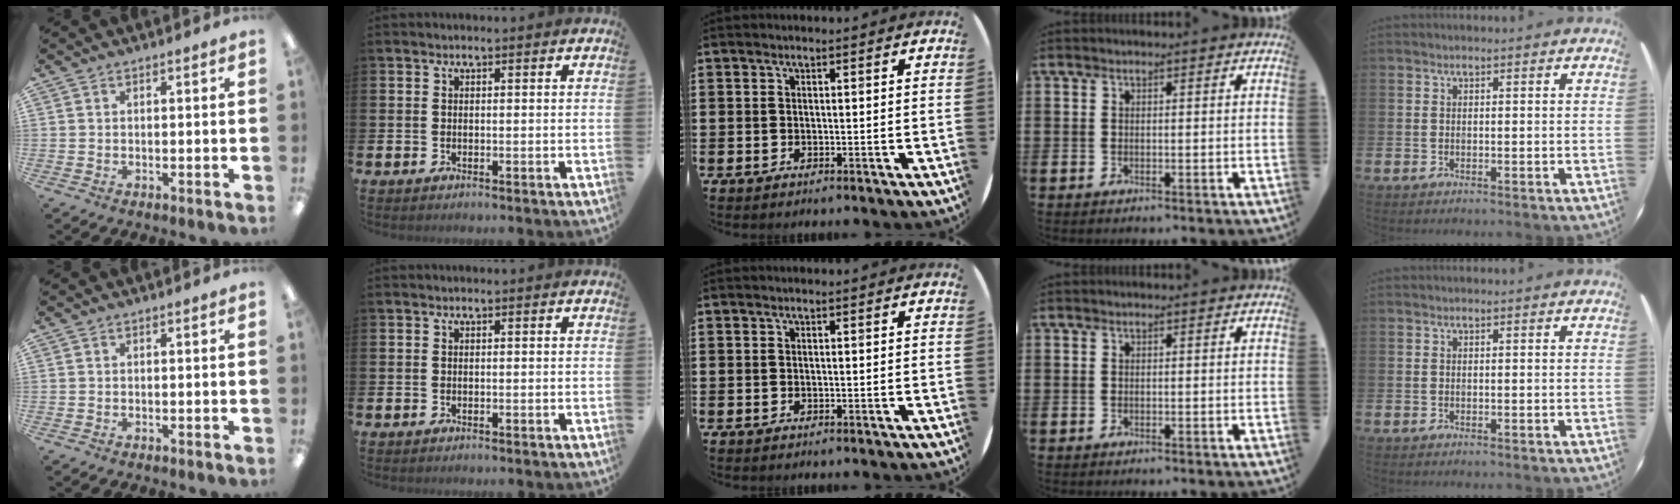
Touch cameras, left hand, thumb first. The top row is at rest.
{}